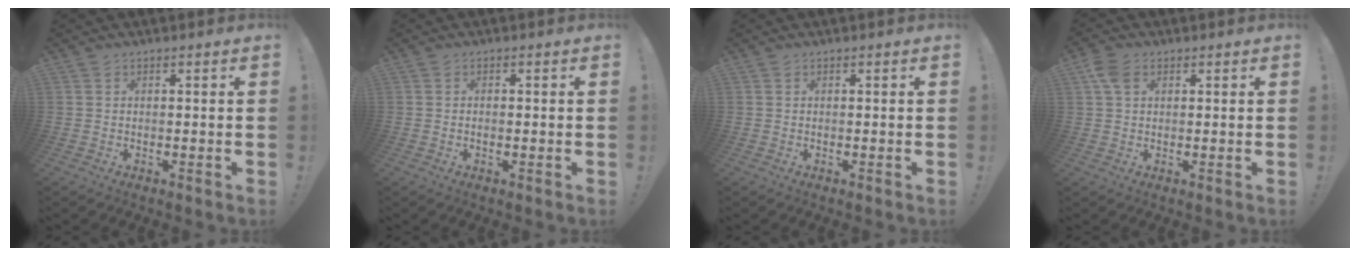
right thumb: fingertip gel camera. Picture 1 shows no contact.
{"total": 0.7, "force": [-0.3, 0.4, 0.5], "torque": [-0.011, 0.002, -0.006]}
{"total": 0.0}
{"total": 5.1, "force": [2.0, 3.2, 3.3], "torque": [-0.060, 0.003, 0.041]}